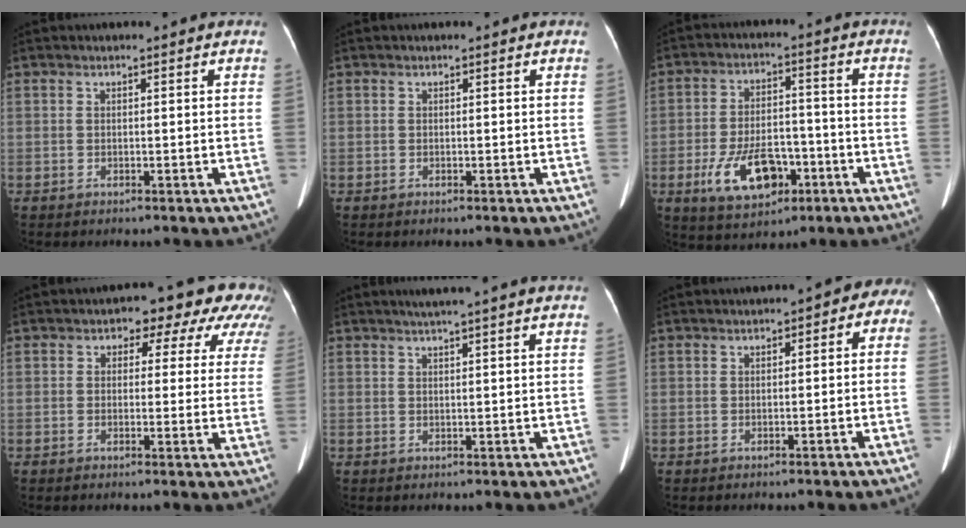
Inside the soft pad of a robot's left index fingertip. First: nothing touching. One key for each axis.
{"total": 0.0}
{"total": 10.5, "fx": -4.6, "fy": 5.6, "fz": 7.6, "tx": -0.149, "ty": 0.004, "tz": -0.071}
{"total": 10.0, "fx": 6.7, "fy": 5.5, "fz": 5.0, "tx": -0.035, "ty": 0.025, "tz": 0.053}
{"total": 6.1, "fx": 5.0, "fy": -0.9, "fz": 3.3, "tx": -0.046, "ty": 0.021, "tz": 0.061}
{"total": 4.0, "fx": -0.2, "fy": 2.6, "fz": 3.0, "tx": -0.020, "ty": 0.031, "tz": -0.009}